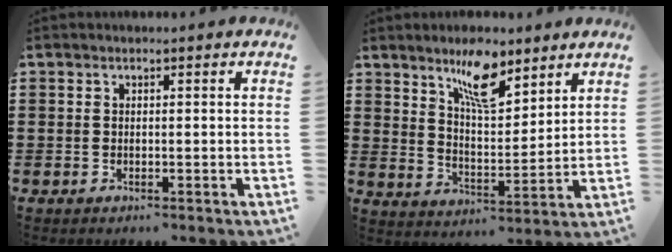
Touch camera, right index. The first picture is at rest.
{"total": 9.0, "force": [6.4, 2.7, 5.7], "torque": [-0.096, -0.024, 0.108]}